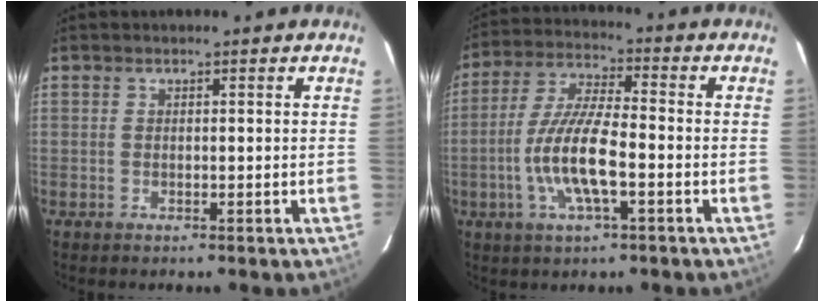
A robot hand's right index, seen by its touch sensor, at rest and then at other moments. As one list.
[{"total": 11.5, "force": [-3.4, 2.7, 10.7], "torque": [-0.221, -0.003, -0.066]}]